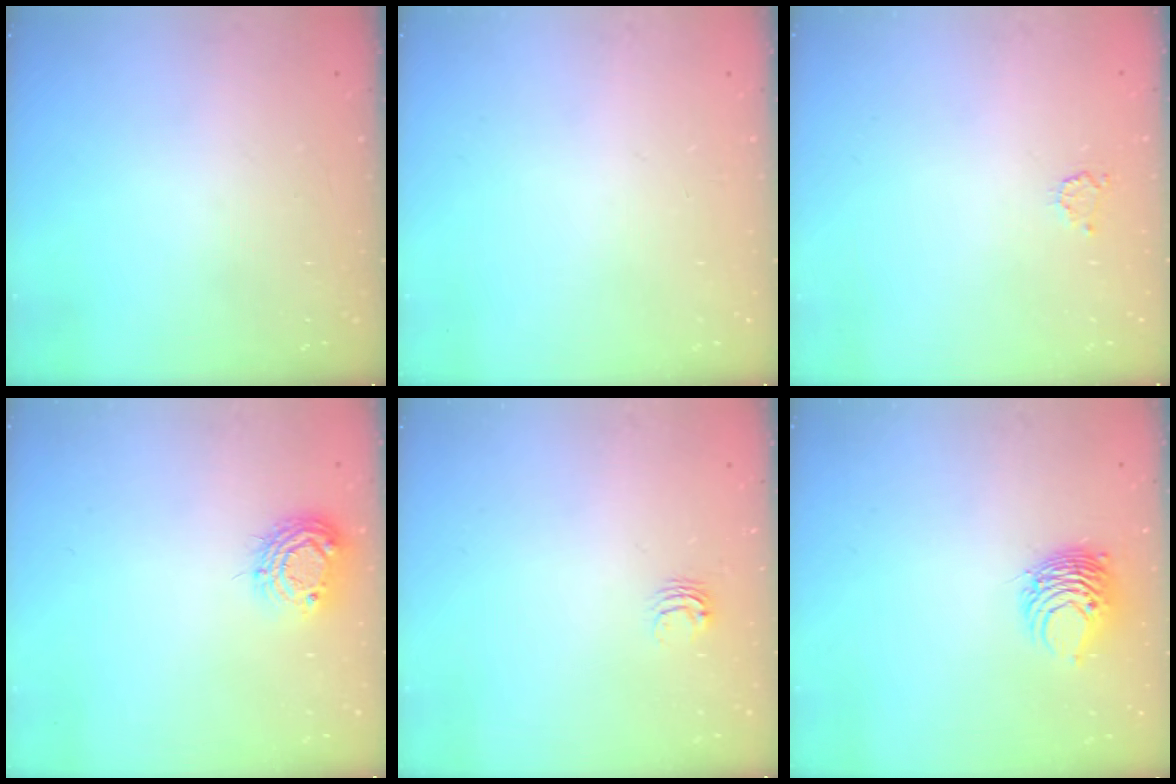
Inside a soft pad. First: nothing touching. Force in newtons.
{"total": 0.0}
{"total": 3.5, "press": 3.4, "slide": 0.5}
{"total": 8.6, "press": 8.6, "slide": 0.7}
{"total": 4.2, "press": 4.2, "slide": 0.2}
{"total": 8.0, "press": 7.9, "slide": 1.3}